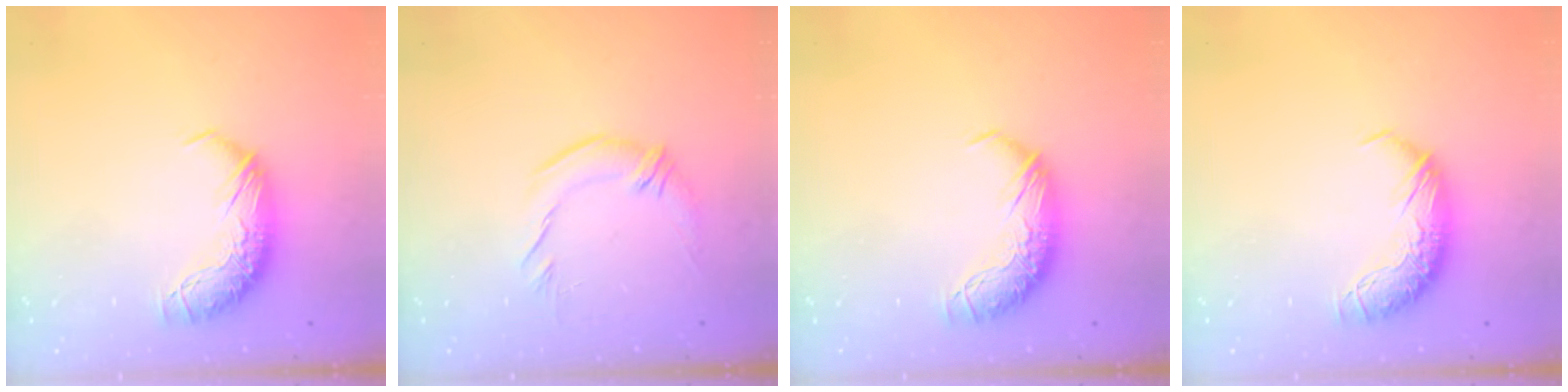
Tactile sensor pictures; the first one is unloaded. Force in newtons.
{"total": 2.0, "press": 0.3, "slide": 2.0}
{"total": 0.0}
{"total": 0.0}